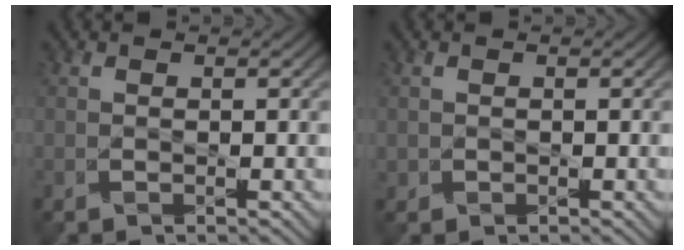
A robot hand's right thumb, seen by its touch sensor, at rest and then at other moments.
{"total": 0.7, "force": [-0.1, 0.6, 0.0], "torque": [0.000, -0.007, -0.001]}